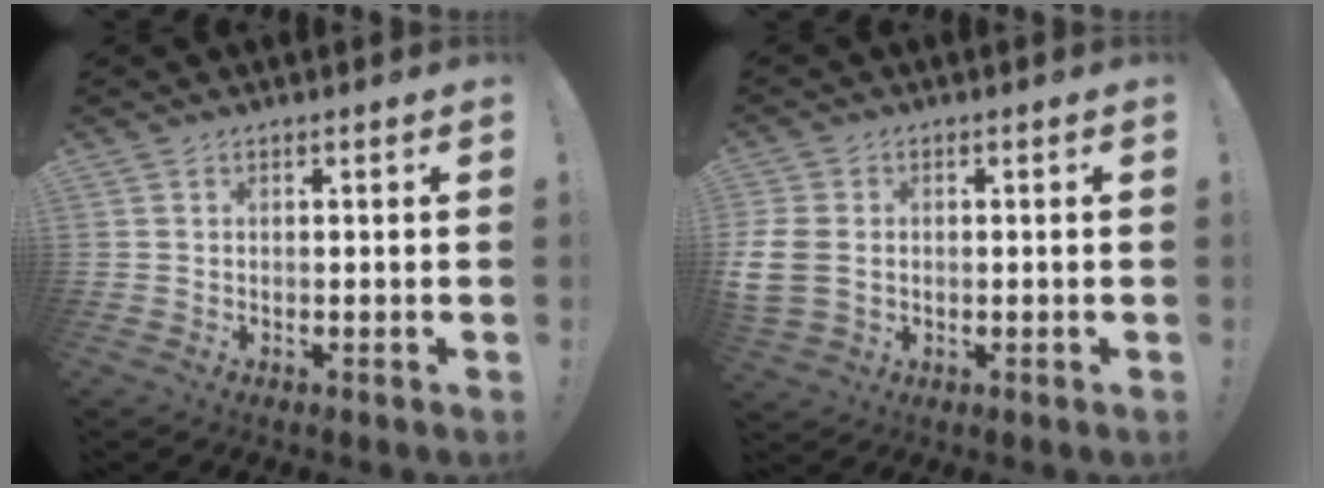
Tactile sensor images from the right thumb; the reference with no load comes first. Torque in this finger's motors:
{"motor_torque": [2.56, 2.44, 2.26, -0.46, 0.53]}